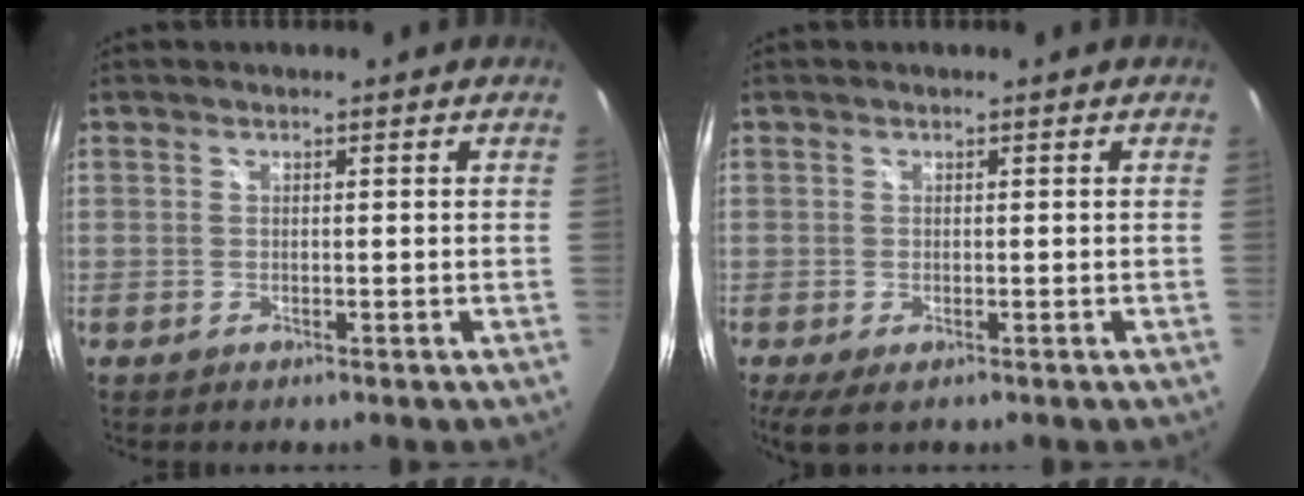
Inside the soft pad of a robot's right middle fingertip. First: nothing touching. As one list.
[{"total": 3.8, "force": [-1.7, 1.4, 3.1], "torque": [-0.058, -0.018, -0.021]}]